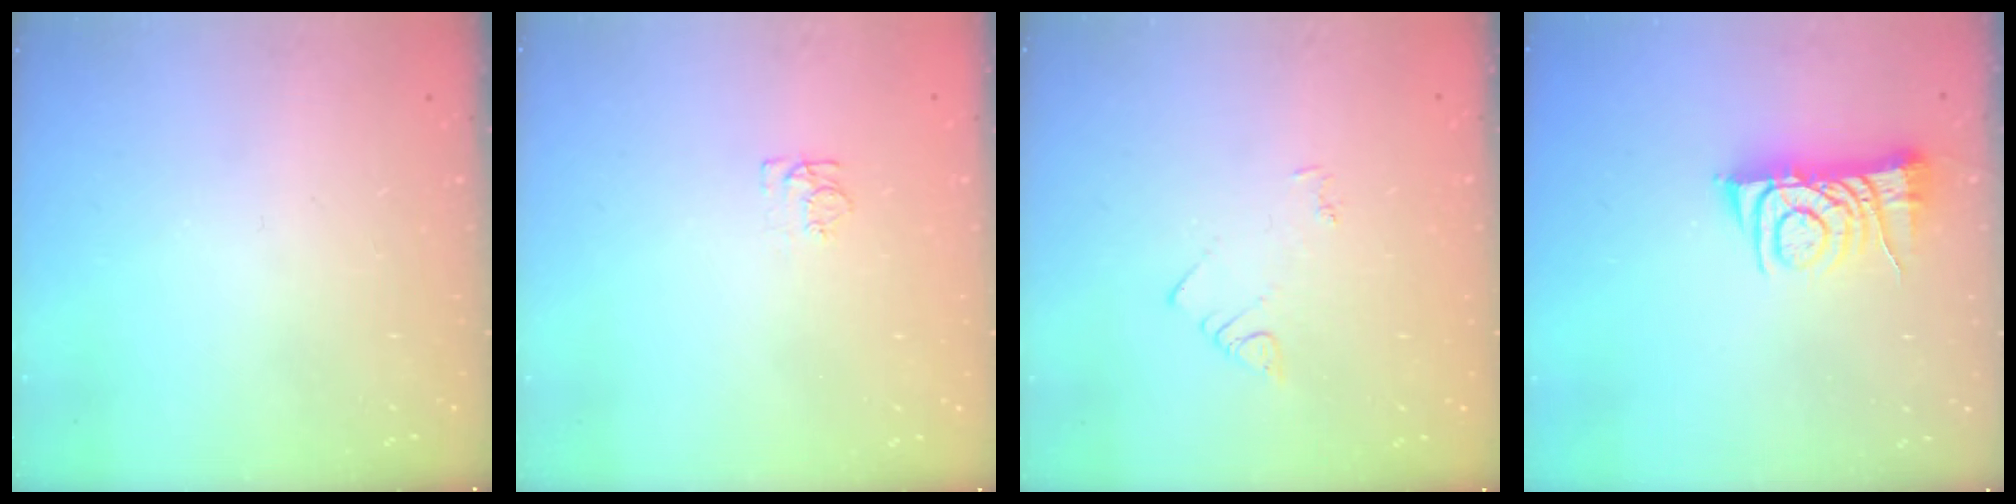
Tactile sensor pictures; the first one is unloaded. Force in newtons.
{"total": 3.1, "press": 3.1, "slide": 0.5}
{"total": 2.9, "press": 2.9, "slide": 0.3}
{"total": 7.5, "press": 7.4, "slide": 1.0}